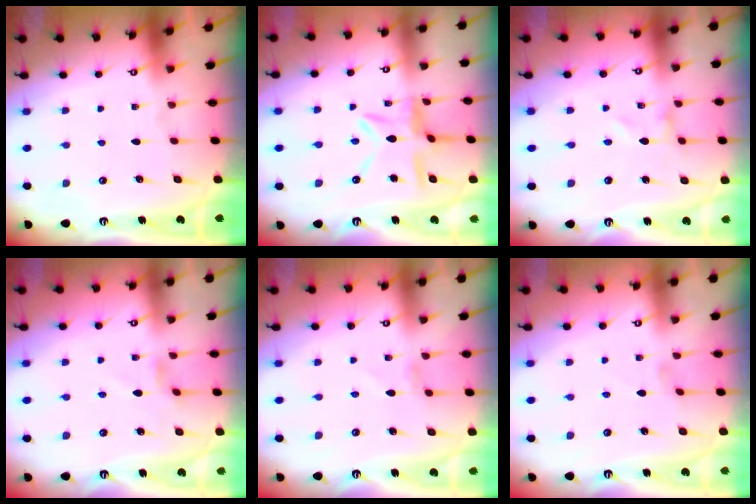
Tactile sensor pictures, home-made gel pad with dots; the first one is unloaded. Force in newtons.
{"total": 9.6, "press": 9.5, "slide": 0.9}
{"total": 0.0}
{"total": 3.0, "press": 2.9, "slide": 0.5}
{"total": 0.7, "press": 0.7, "slide": 0.1}
{"total": 0.0}